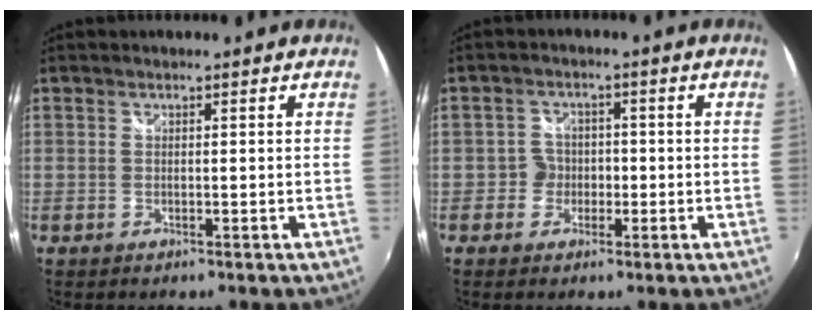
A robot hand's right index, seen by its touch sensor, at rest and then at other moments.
{"total": 3.4, "force": [-1.3, 3.1, 0.2], "torque": [-0.002, 0.010, -0.027]}